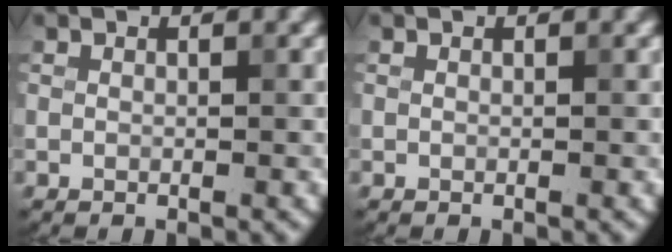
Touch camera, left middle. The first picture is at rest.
{"total": 0.0}